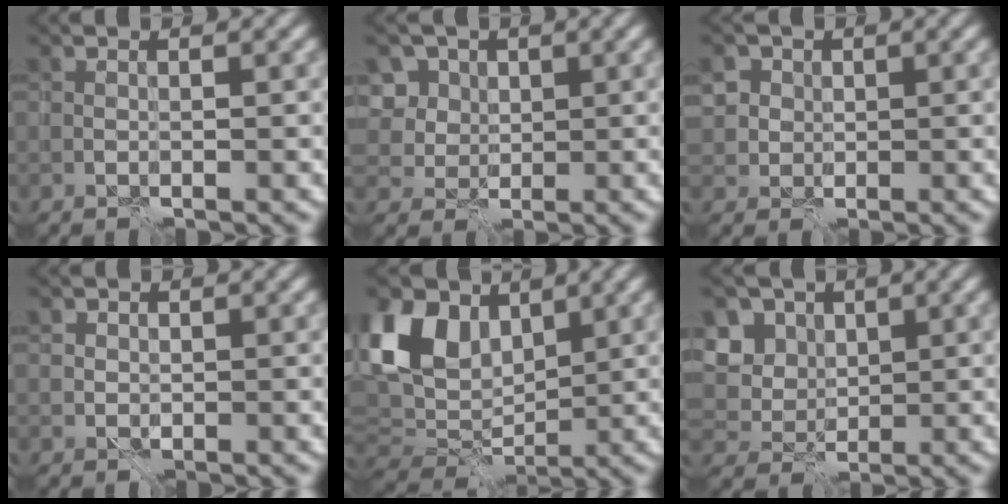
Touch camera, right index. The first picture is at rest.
{"total": 7.5, "force": [3.1, 6.1, 2.9], "torque": [-0.066, 0.017, 0.041]}
{"total": 4.4, "force": [1.4, 3.8, 1.5], "torque": [-0.038, 0.011, 0.025]}
{"total": 0.7, "force": [0.2, 0.7, 0.0], "torque": [0.002, 0.001, 0.005]}
{"total": 9.4, "force": [3.3, 6.3, 6.2], "torque": [-0.130, 0.006, 0.056]}
{"total": 5.8, "force": [2.6, 4.7, 2.3], "torque": [-0.057, 0.002, 0.041]}